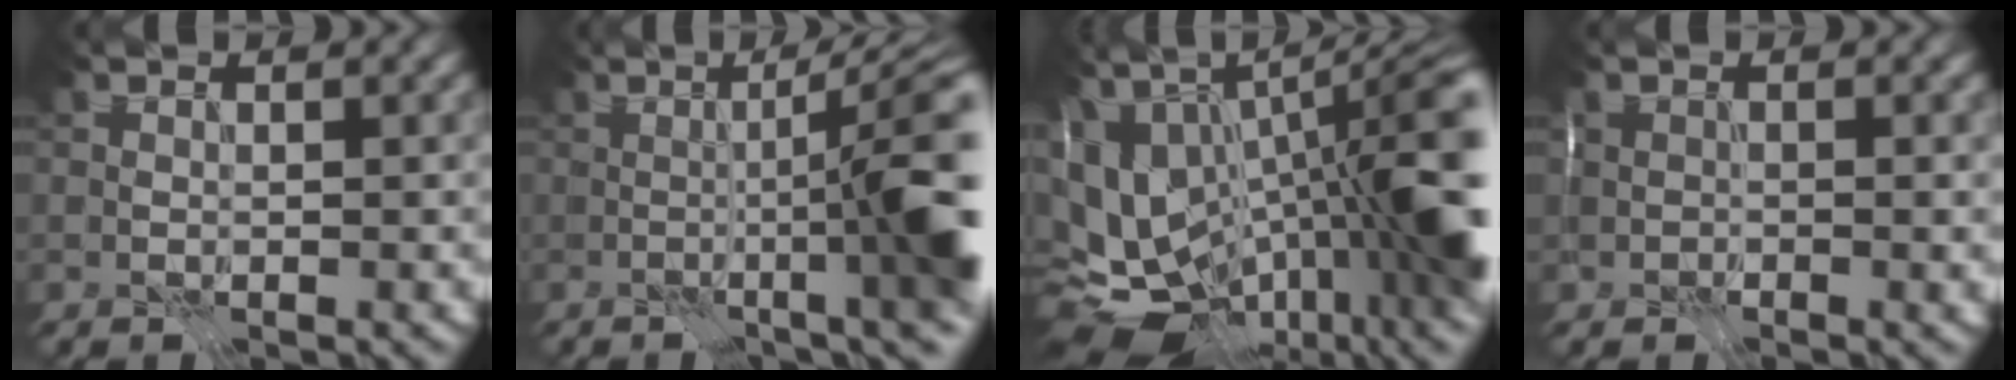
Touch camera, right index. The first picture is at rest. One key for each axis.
{"total": 11.1, "fx": -0.6, "fy": 2.4, "fz": 10.8, "tx": -0.109, "ty": 0.018, "tz": -0.018}
{"total": 17.6, "fx": 0.0, "fy": 8.6, "fz": 15.3, "tx": -0.245, "ty": -0.018, "tz": 0.024}
{"total": 1.0, "fx": 0.0, "fy": 0.7, "fz": 0.7, "tx": -0.010, "ty": -0.005, "tz": -0.001}